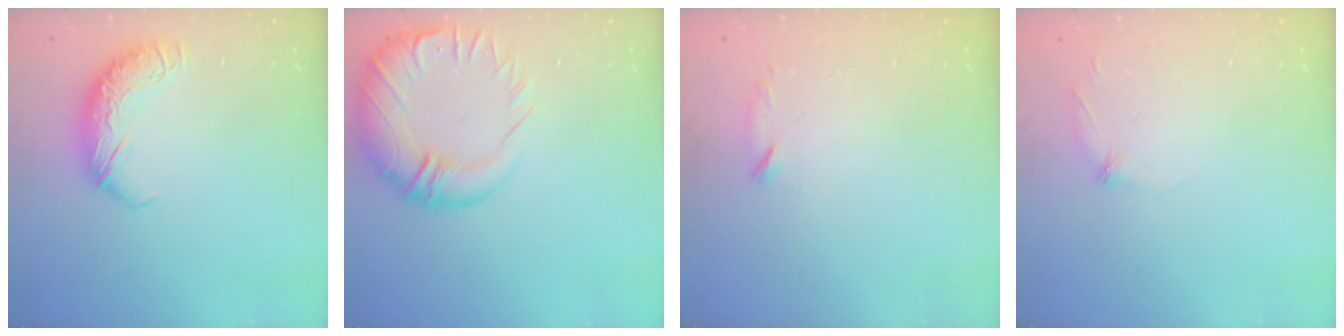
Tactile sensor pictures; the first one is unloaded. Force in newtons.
{"total": 6.3, "press": 4.5, "slide": 4.4}
{"total": 6.2, "press": 6.1, "slide": 1.2}
{"total": 8.0, "press": 8.0, "slide": 0.6}